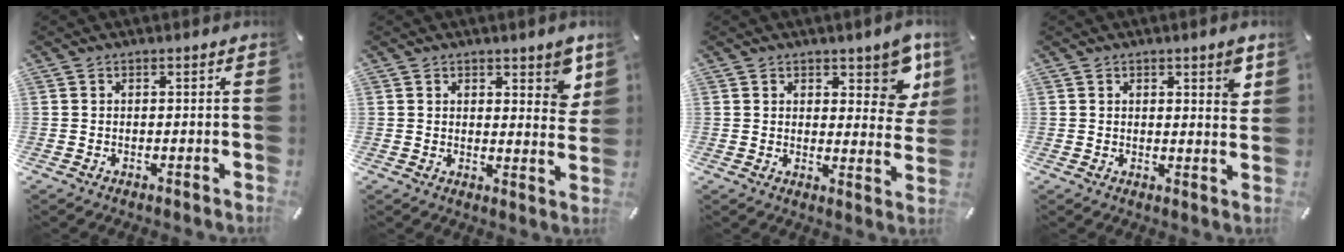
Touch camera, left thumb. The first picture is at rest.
{"total": 6.0, "force": [3.9, 2.9, 3.4], "torque": [-0.029, -0.024, 0.063]}
{"total": 9.0, "force": [5.7, 4.4, 5.3], "torque": [-0.045, -0.040, 0.095]}
{"total": 4.4, "force": [2.5, 1.5, 3.4], "torque": [-0.040, -0.017, 0.036]}